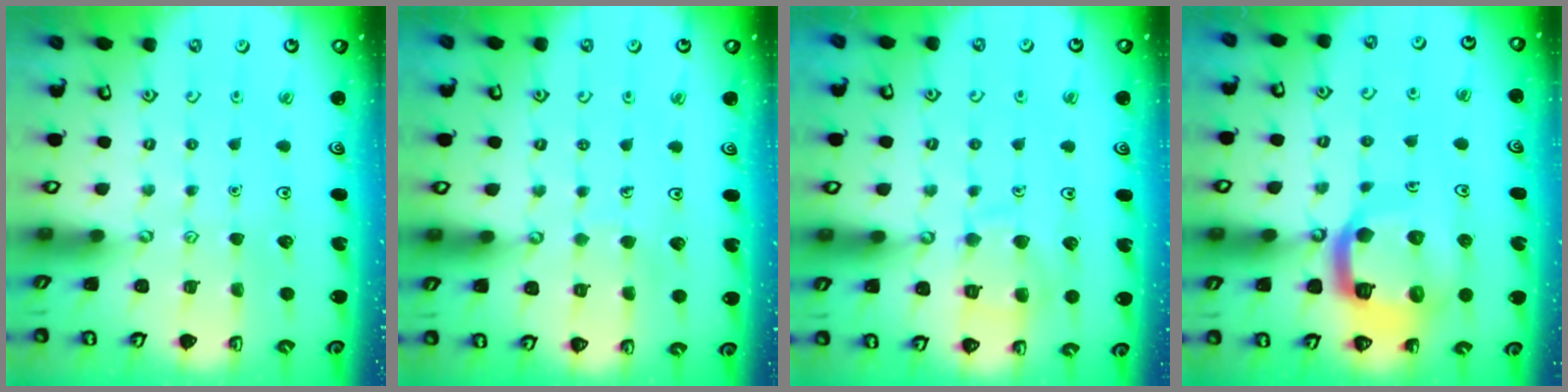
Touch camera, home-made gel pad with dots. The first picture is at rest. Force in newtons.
{"total": 2.3, "press": 2.3, "slide": 0.1}
{"total": 9.7, "press": 9.7, "slide": 0.9}
{"total": 15.8, "press": 15.7, "slide": 1.9}